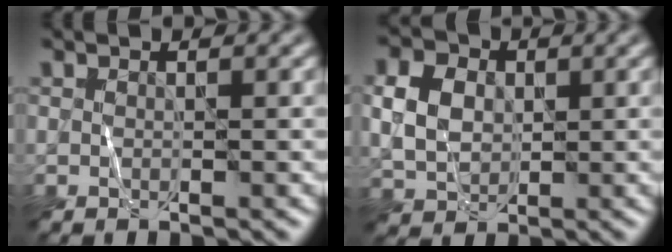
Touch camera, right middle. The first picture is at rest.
{"total": 4.6, "force": [0.7, 3.5, 2.8], "torque": [-0.064, 0.005, 0.009]}